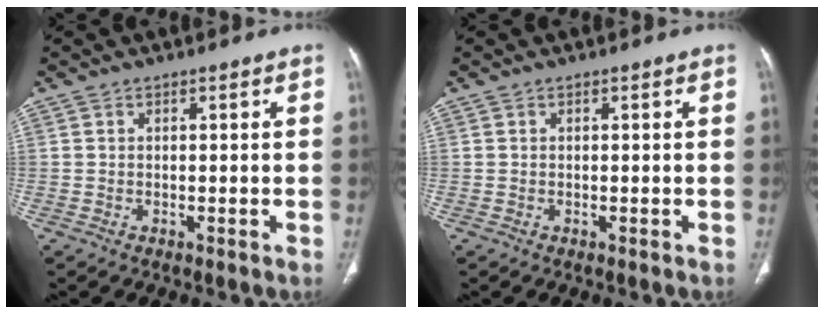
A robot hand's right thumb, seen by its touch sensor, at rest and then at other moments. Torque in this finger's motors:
{"motor_torque": [-0.02, 0.02, -0.22, 0.22, 0.02]}